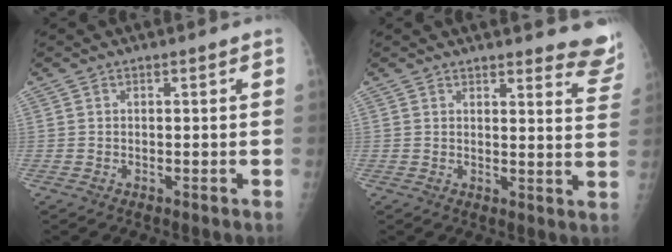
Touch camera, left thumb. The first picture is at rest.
{"total": 9.3, "force": [8.9, 1.5, 1.9], "torque": [0.016, -0.075, 0.073]}